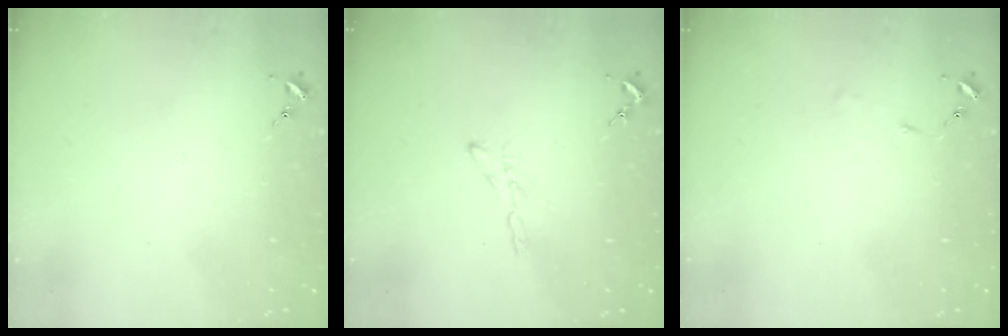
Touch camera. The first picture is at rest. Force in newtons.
{"total": 3.4, "press": 3.4, "slide": 0.4}
{"total": 0.0}